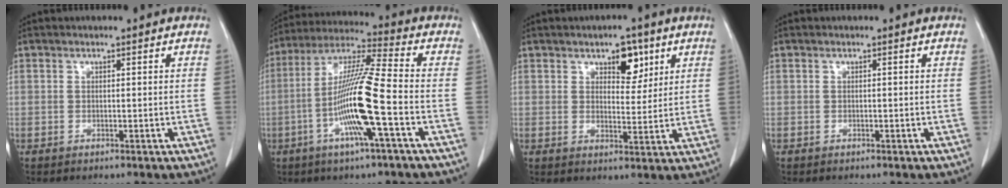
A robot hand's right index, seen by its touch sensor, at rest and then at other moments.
{"total": 14.2, "force": [-3.9, -0.2, 13.6], "torque": [-0.269, -0.002, -0.080]}
{"total": 5.4, "force": [3.0, 2.7, 3.5], "torque": [-0.047, 0.001, 0.045]}
{"total": 0.0}